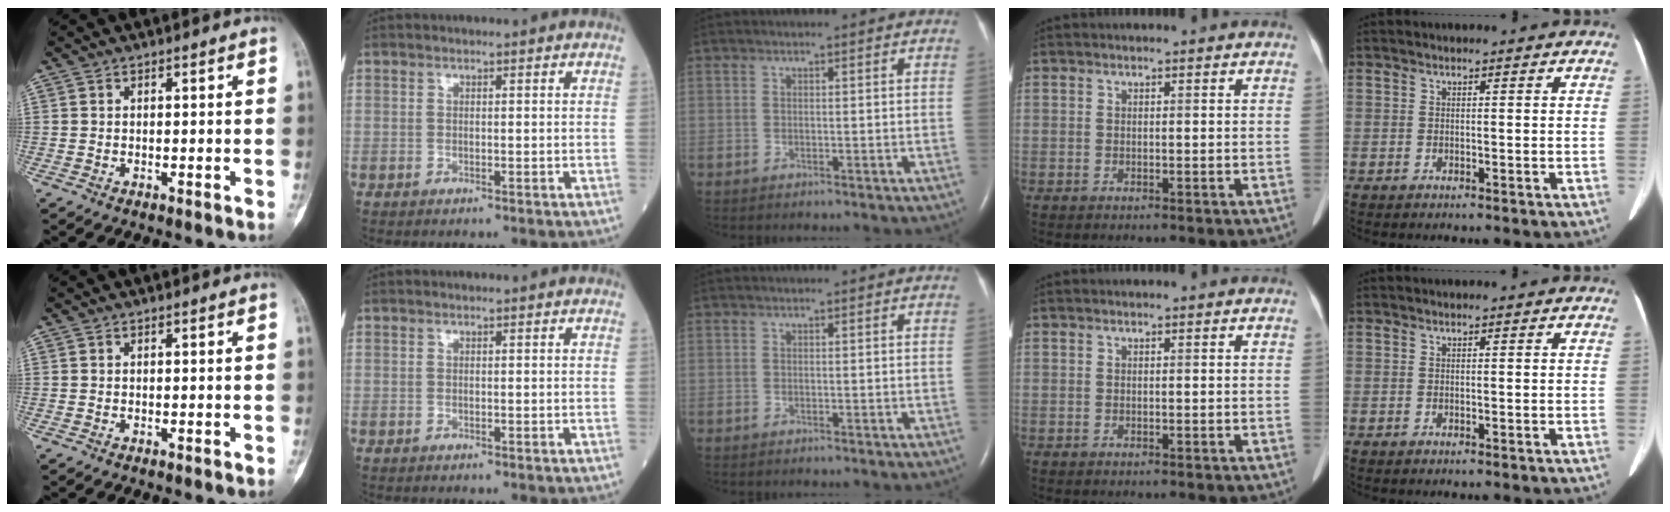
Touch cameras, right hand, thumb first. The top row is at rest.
{}